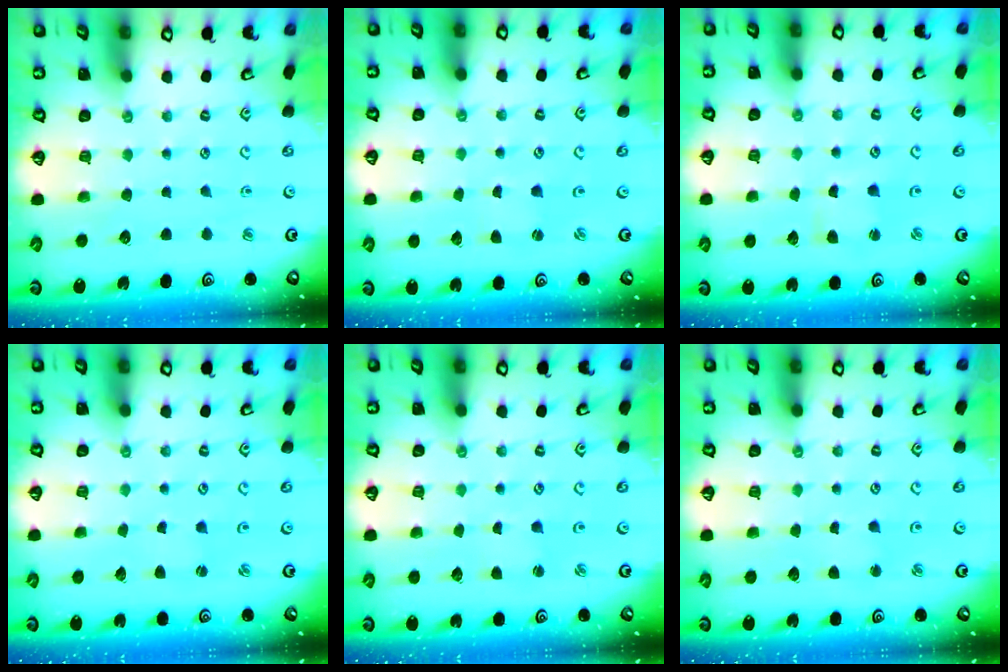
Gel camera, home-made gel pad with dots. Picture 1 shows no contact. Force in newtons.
{"total": 0.0}
{"total": 2.5, "press": 2.5, "slide": 0.3}
{"total": 1.6, "press": 1.6, "slide": 0.3}
{"total": 1.4, "press": 1.3, "slide": 0.2}
{"total": 2.4, "press": 2.4, "slide": 0.3}